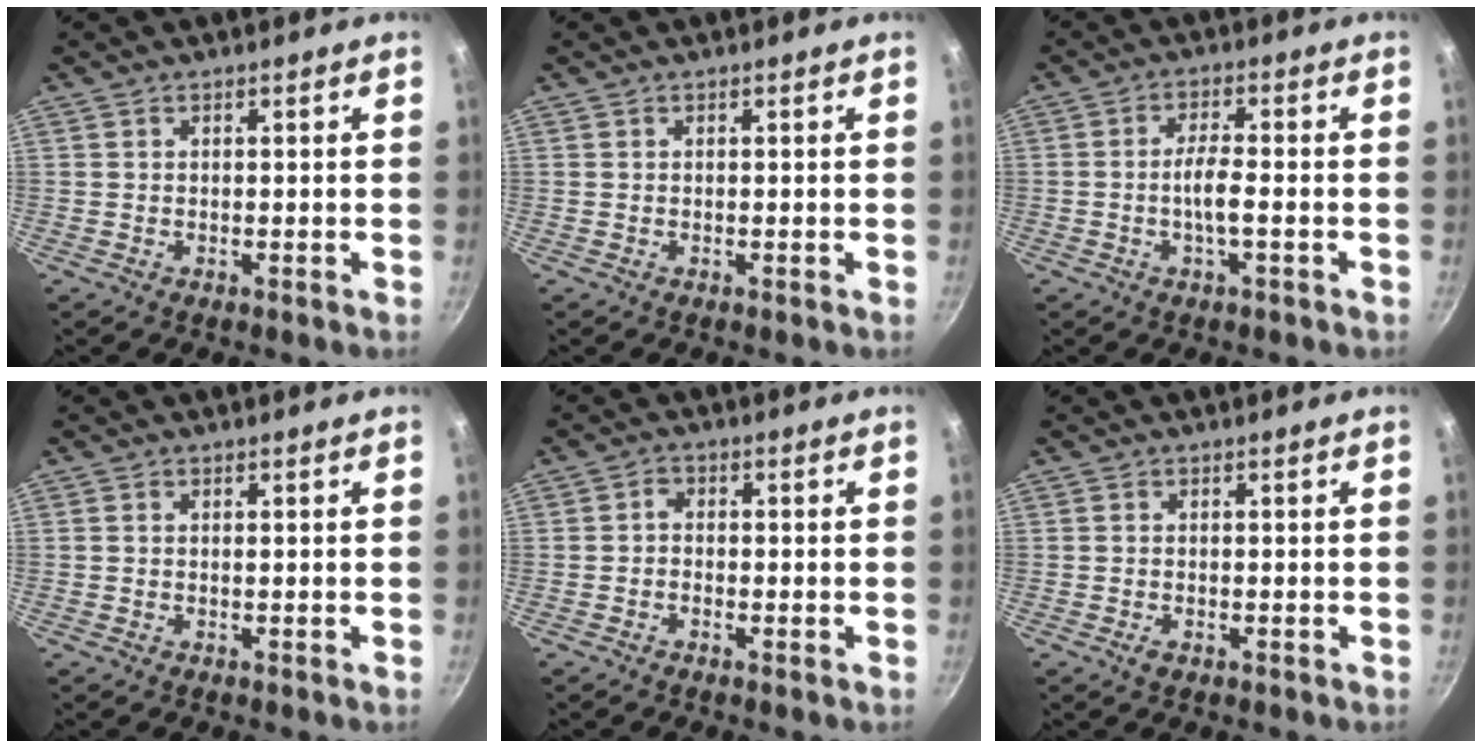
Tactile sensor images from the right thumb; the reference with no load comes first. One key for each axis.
{"total": 0.0}
{"total": 4.5, "fx": -1.3, "fy": 1.2, "fz": 4.2, "tx": -0.083, "ty": 0.018, "tz": -0.027}
{"total": 0.0}
{"total": 2.0, "fx": -0.7, "fy": 1.6, "fz": 1.1, "tx": -0.017, "ty": 0.012, "tz": -0.018}
{"total": 1.3, "fx": -0.6, "fy": 0.8, "fz": 0.8, "tx": -0.015, "ty": -0.001, "tz": -0.010}